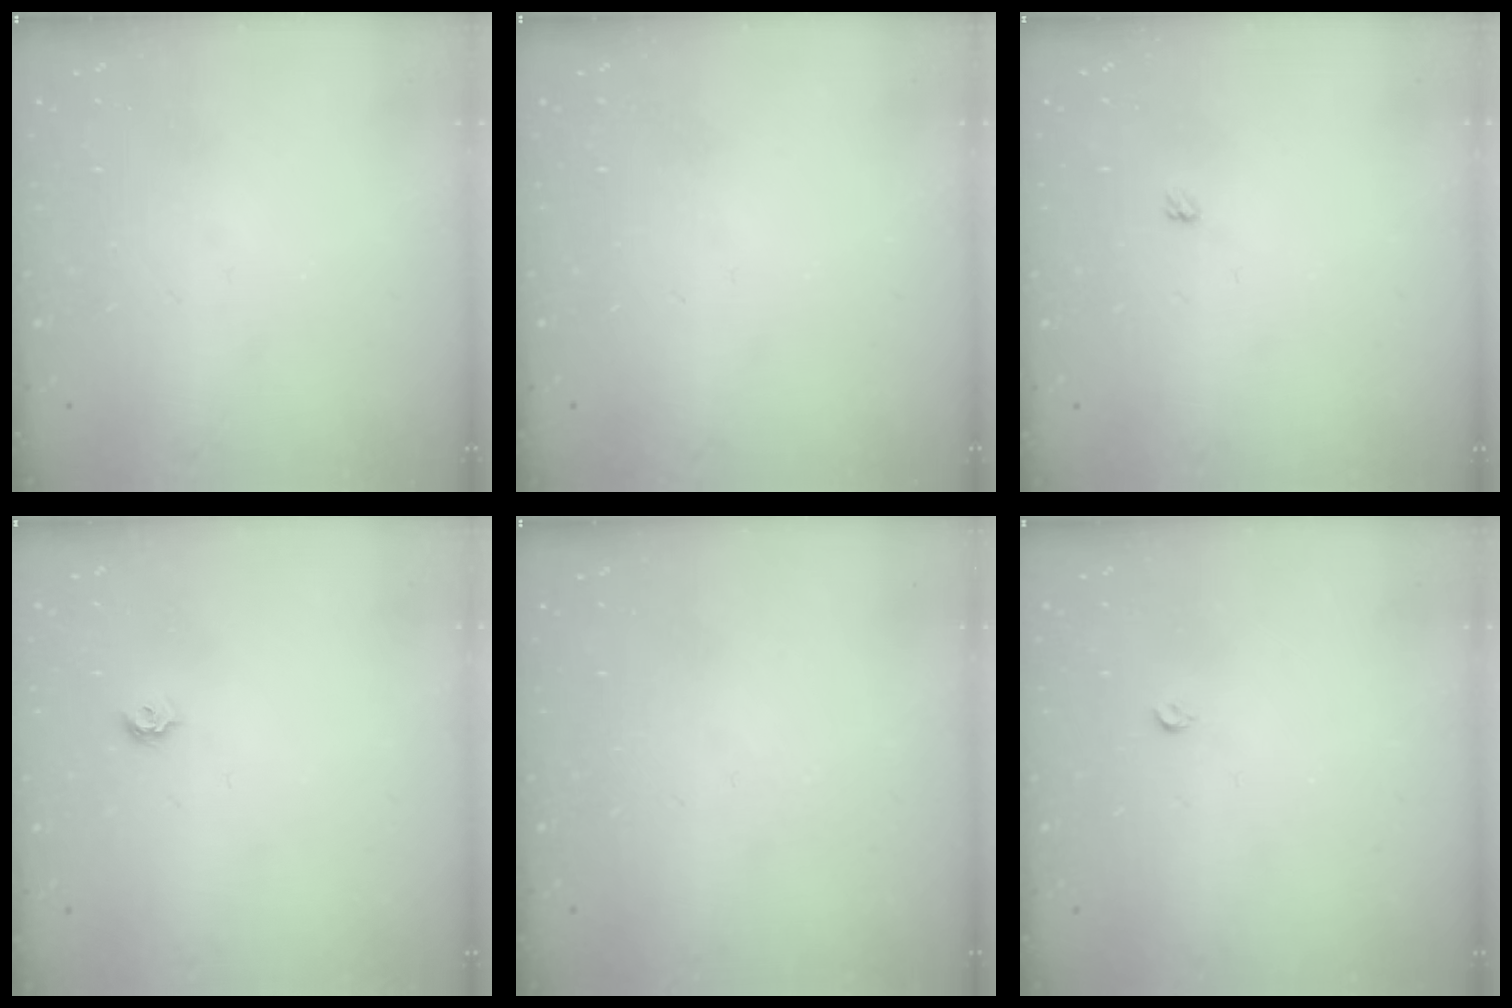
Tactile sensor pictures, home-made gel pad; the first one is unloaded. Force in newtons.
{"total": 0.0}
{"total": 2.4, "press": 2.4, "slide": 0.4}
{"total": 4.6, "press": 4.6, "slide": 0.6}
{"total": 0.0}
{"total": 2.8, "press": 2.8, "slide": 0.5}